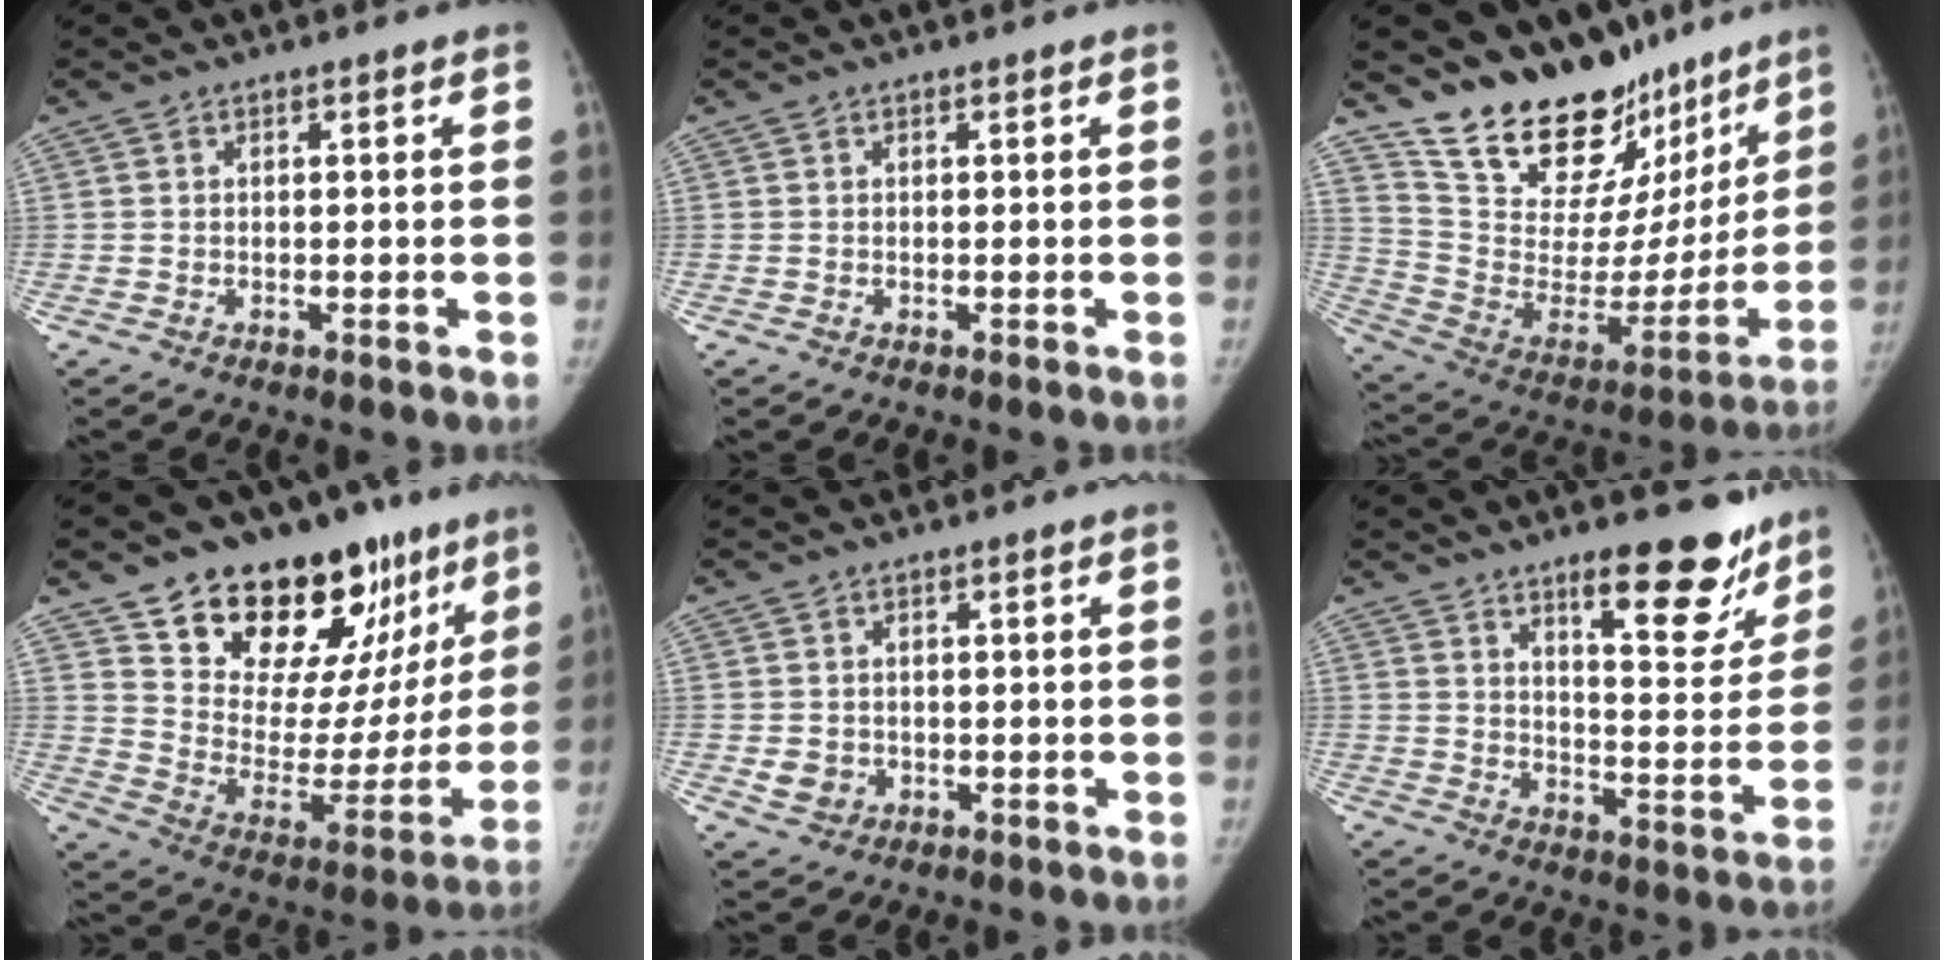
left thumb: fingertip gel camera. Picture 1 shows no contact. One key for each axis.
{"total": 0.0}
{"total": 24.5, "fx": 19.5, "fy": 11.4, "fz": 9.5, "tx": -0.110, "ty": -0.113, "tz": 0.312}
{"total": 28.0, "fx": 18.5, "fy": 13.7, "fz": 15.9, "tx": -0.189, "ty": -0.078, "tz": 0.284}
{"total": 3.0, "fx": -0.4, "fy": 2.7, "fz": 1.2, "tx": -0.014, "ty": 0.000, "tz": 0.003}
{"total": 14.5, "fx": 10.1, "fy": 4.6, "fz": 9.4, "tx": -0.078, "ty": -0.073, "tz": 0.148}